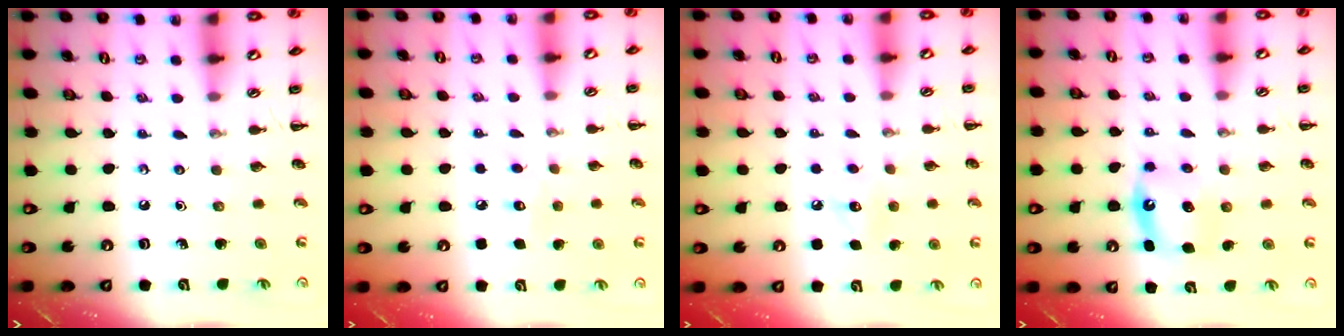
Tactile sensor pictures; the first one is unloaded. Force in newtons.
{"total": 5.9, "press": 5.8, "slide": 1.2}
{"total": 6.9, "press": 6.7, "slide": 1.7}
{"total": 5.4, "press": 5.2, "slide": 1.2}